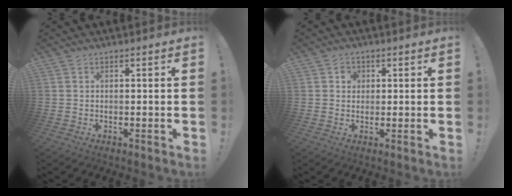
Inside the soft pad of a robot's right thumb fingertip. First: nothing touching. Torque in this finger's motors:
{"motor_torque": [0.08, 0.05, 0.18, -0.07, -0.06]}